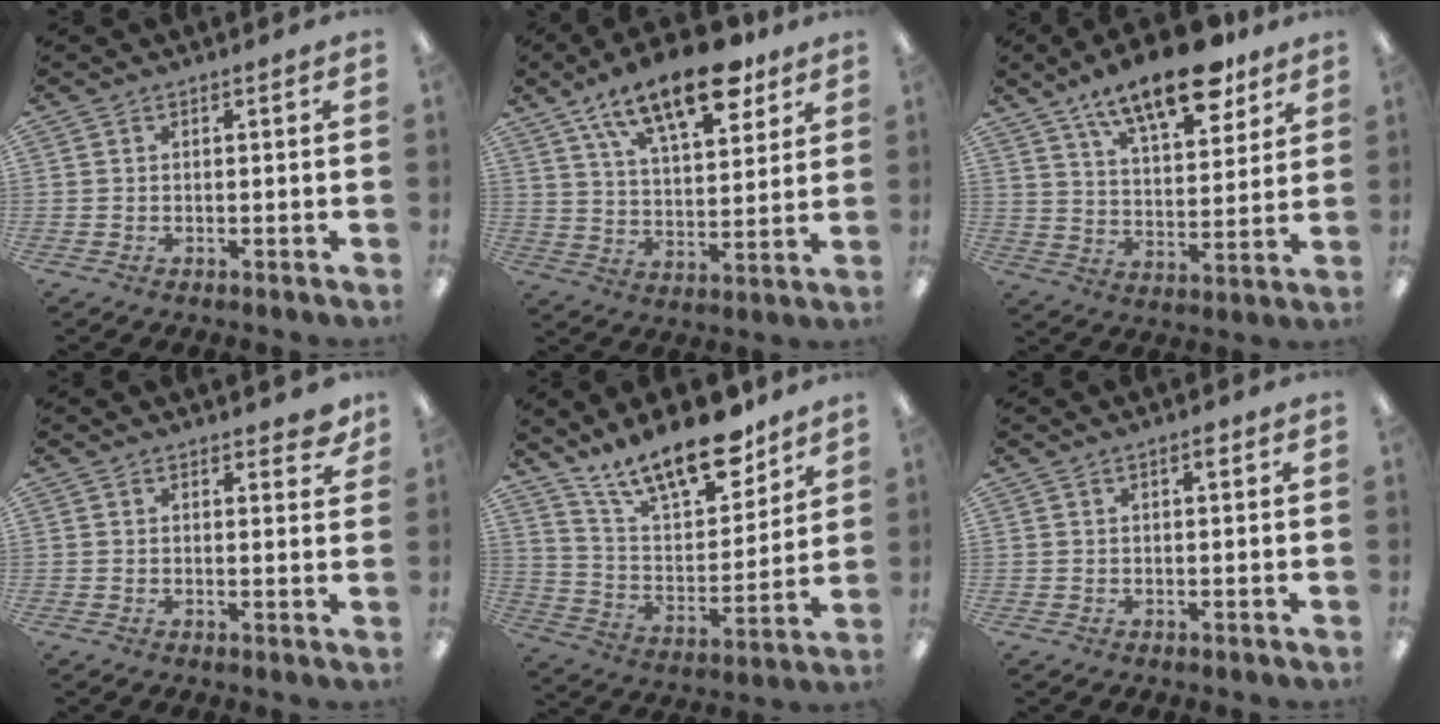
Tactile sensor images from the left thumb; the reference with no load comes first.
{"total": 18.1, "force": [12.1, 7.3, 11.3], "torque": [-0.178, -0.057, 0.201]}
{"total": 16.9, "force": [12.0, 6.1, 10.2], "torque": [-0.159, -0.062, 0.201]}
{"total": 3.0, "force": [2.5, 0.9, 1.3], "torque": [-0.006, -0.013, 0.040]}
{"total": 19.6, "force": [14.8, 6.9, 10.8], "torque": [-0.194, -0.089, 0.260]}
{"total": 1.7, "force": [0.9, 0.4, 1.4], "torque": [-0.020, 0.000, 0.012]}